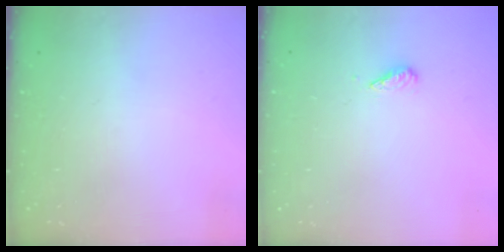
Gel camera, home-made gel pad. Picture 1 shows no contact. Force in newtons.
{"total": 3.0, "press": 2.9, "slide": 0.6}